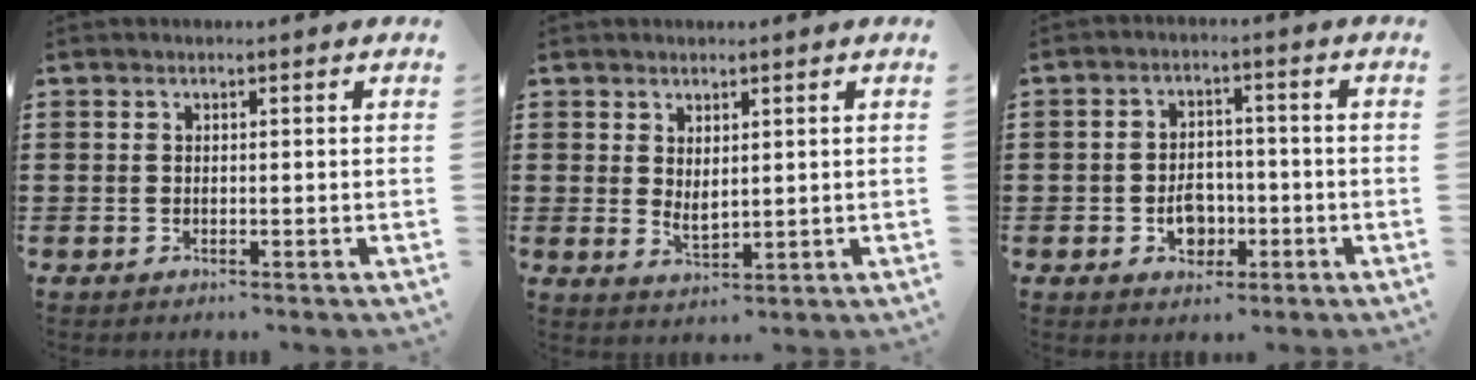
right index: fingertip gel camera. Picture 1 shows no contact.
{"total": 2.1, "force": [1.1, 1.0, 1.5], "torque": [-0.029, 0.000, 0.022]}
{"total": 4.6, "force": [-1.4, 3.4, 2.6], "torque": [-0.036, 0.000, -0.030]}